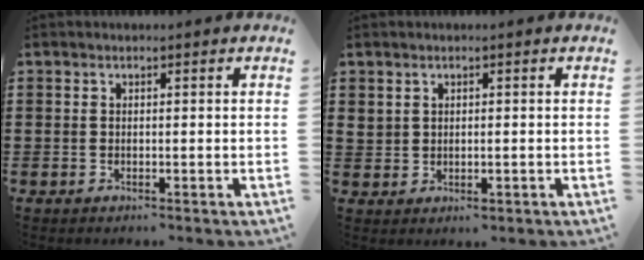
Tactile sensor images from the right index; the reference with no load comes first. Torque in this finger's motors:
{"motor_torque": [-0.15, 0.17, 0.02, 0.01]}